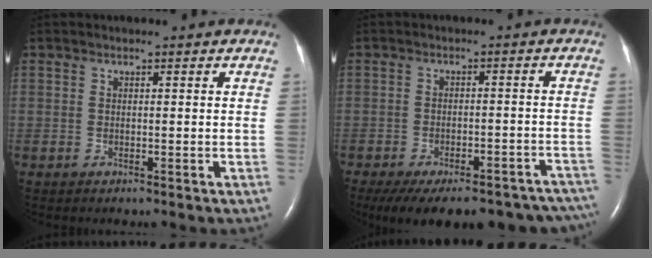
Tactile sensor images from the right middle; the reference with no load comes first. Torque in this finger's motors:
{"motor_torque": [1.08, -1.06, 0.20, 0.08]}